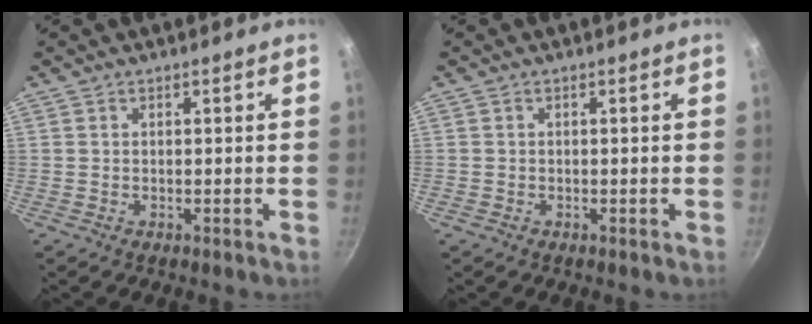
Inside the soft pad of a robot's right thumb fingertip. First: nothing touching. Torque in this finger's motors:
{"motor_torque": [1.63, 1.56, 0.35, -0.25, 0.07]}